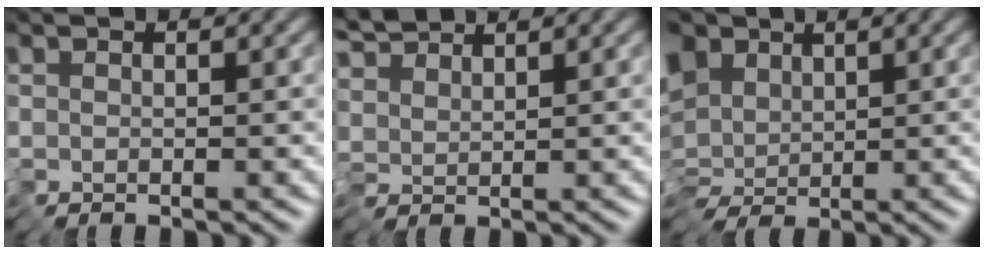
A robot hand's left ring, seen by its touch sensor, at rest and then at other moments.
{"total": 3.1, "force": [2.8, 0.9, 0.7], "torque": [-0.029, 0.017, 0.055]}
{"total": 8.5, "force": [2.5, 6.0, 5.5], "torque": [-0.123, 0.027, 0.031]}